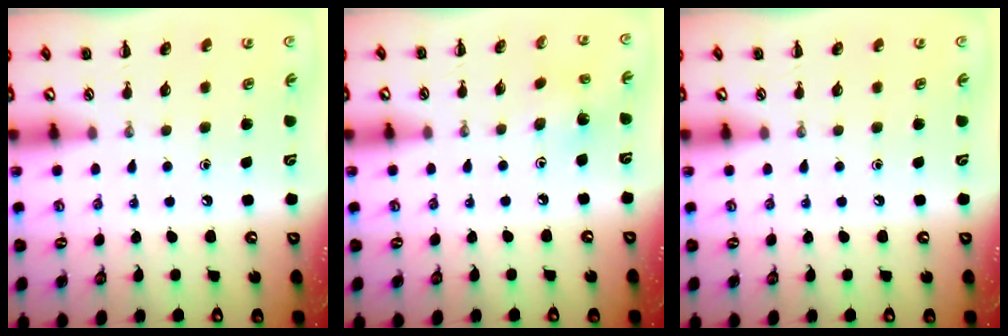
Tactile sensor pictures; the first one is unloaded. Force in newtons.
{"total": 2.0, "press": 1.9, "slide": 0.8}
{"total": 0.0}